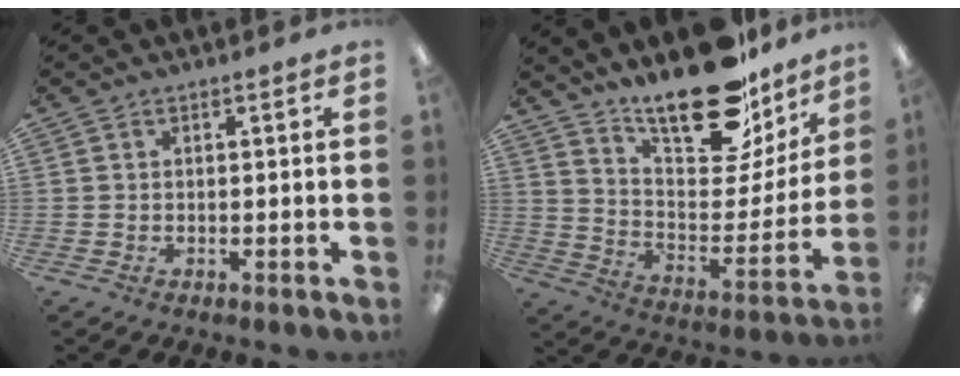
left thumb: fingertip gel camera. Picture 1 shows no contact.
{"total": 23.3, "force": [18.9, 8.2, 10.9], "torque": [-0.158, -0.134, 0.320]}